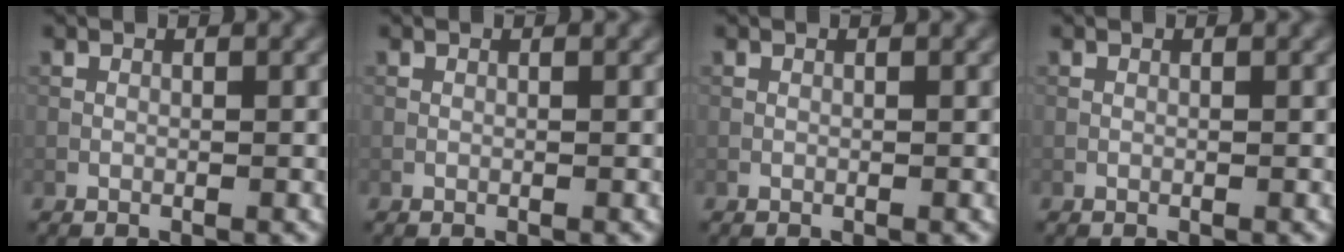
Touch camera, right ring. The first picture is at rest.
{"total": 0.0}
{"total": 0.0}
{"total": 0.0}